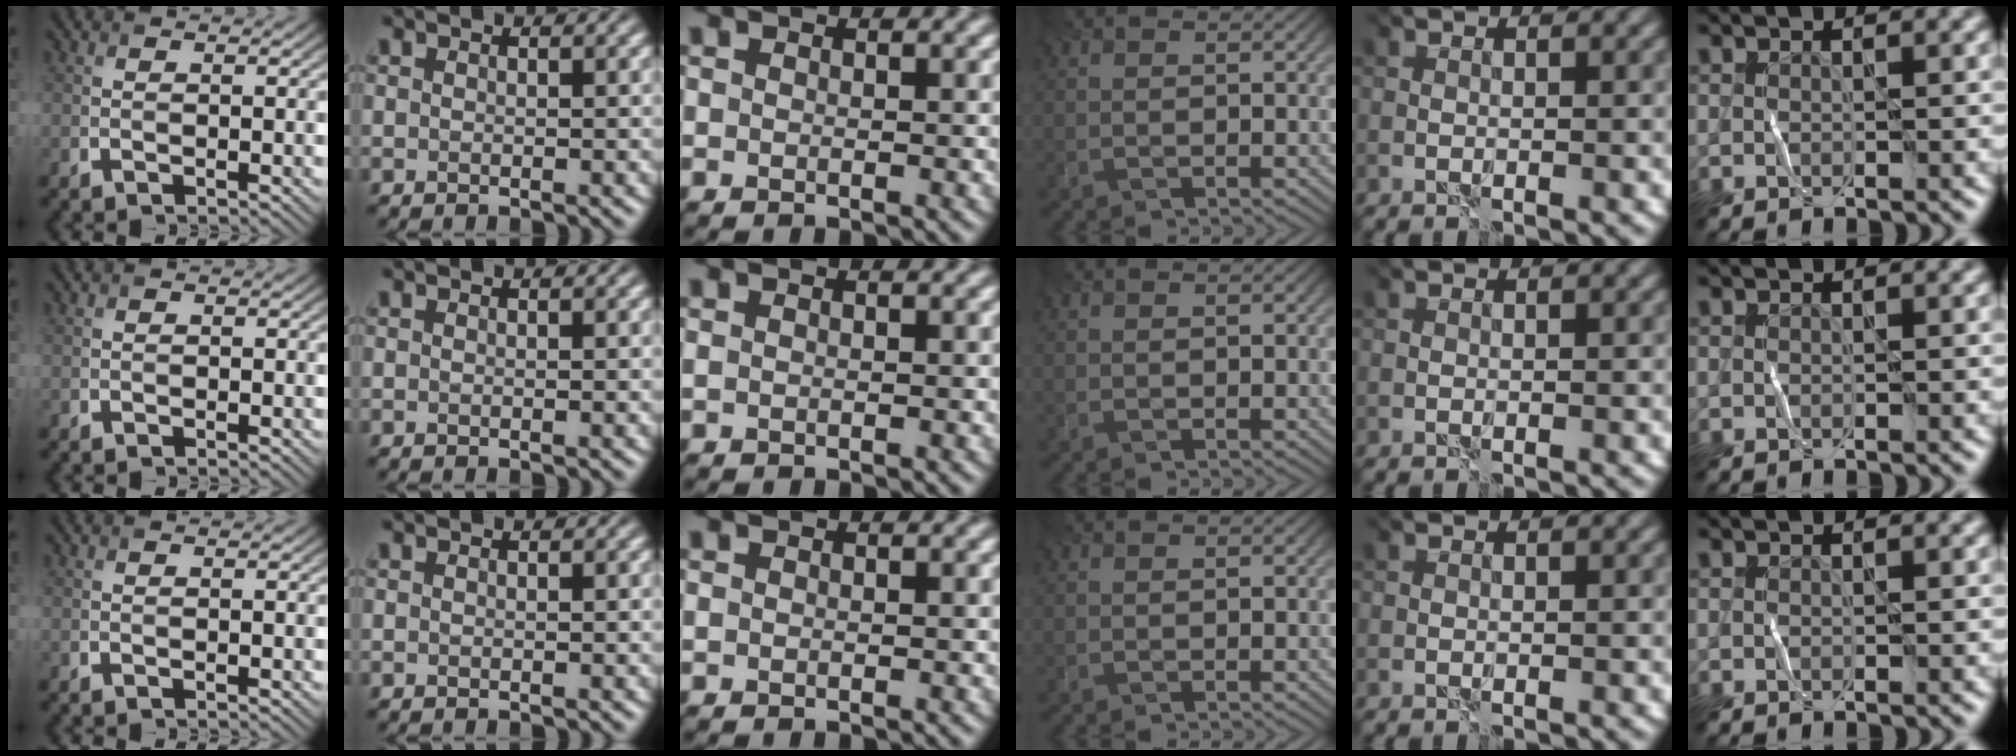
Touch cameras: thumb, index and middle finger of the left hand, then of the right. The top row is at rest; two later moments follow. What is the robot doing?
{"motion": "fold", "object": "bandana"}